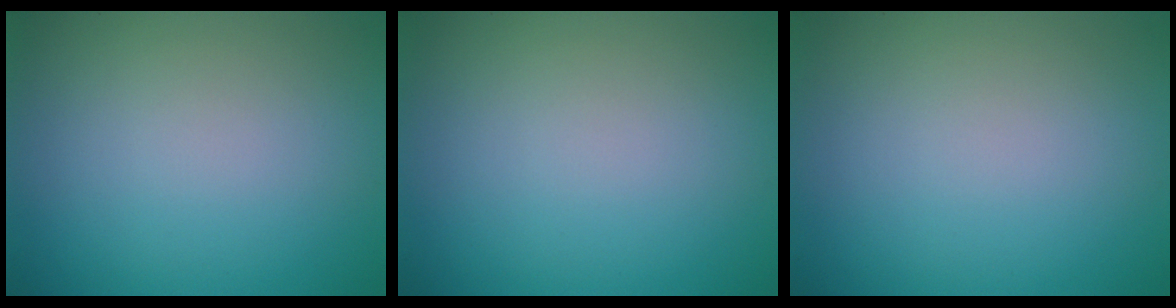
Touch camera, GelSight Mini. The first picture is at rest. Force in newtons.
{"total": 0.0}
{"total": 0.0}